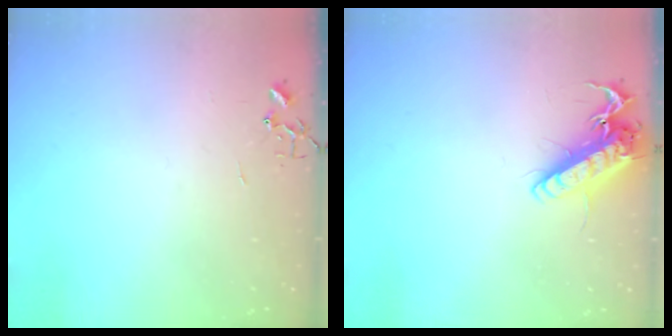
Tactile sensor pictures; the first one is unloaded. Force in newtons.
{"total": 13.8, "press": 13.7, "slide": 1.9}